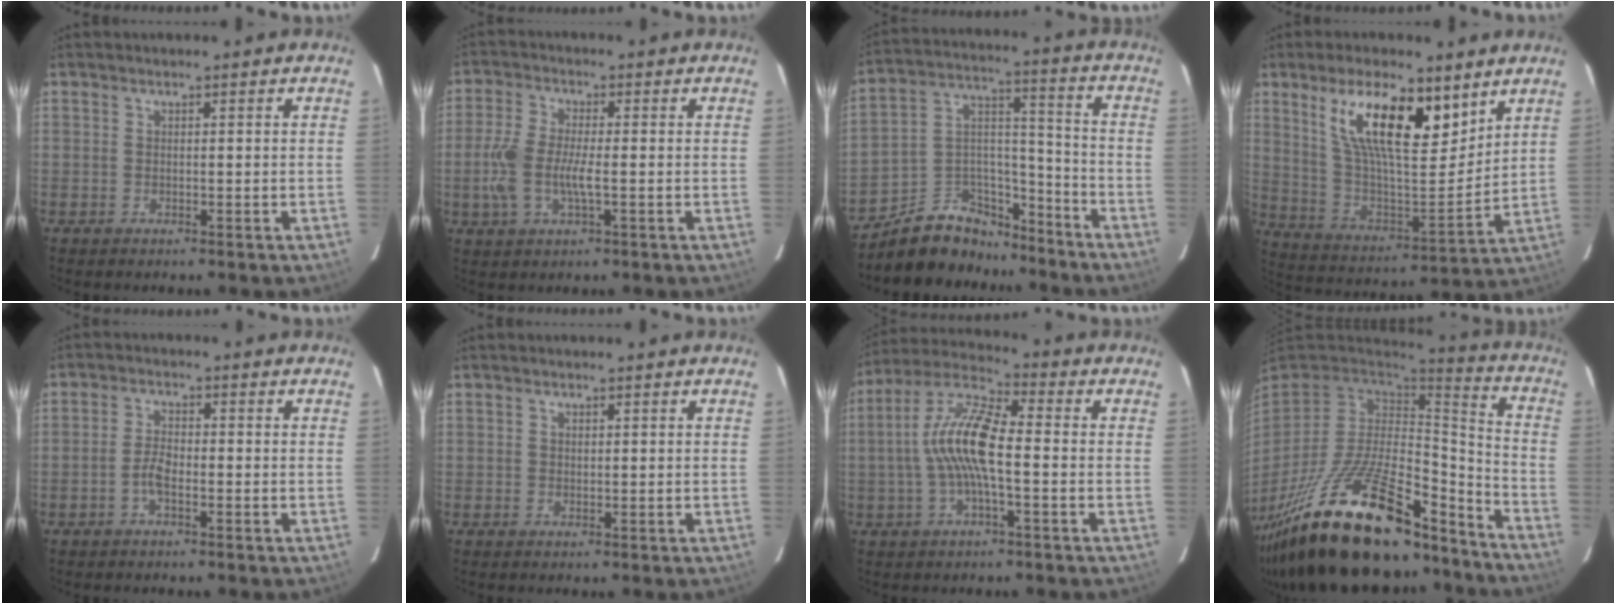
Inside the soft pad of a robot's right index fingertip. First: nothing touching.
{"total": 7.9, "force": [-1.7, 2.8, 7.2], "torque": [-0.162, -0.002, -0.033]}
{"total": 14.5, "force": [-11.5, 7.8, 4.3], "torque": [-0.085, 0.070, -0.179]}
{"total": 18.8, "force": [10.4, 6.5, 14.2], "torque": [-0.254, 0.009, 0.194]}
{"total": 3.3, "force": [-1.4, 1.2, 2.7], "torque": [-0.062, 0.006, -0.028]}
{"total": 0.8, "force": [0.3, 0.7, 0.3], "torque": [-0.004, 0.003, 0.006]}
{"total": 12.0, "force": [-1.2, 3.2, 11.5], "torque": [-0.234, 0.015, -0.028]}
{"total": 34.7, "force": [-23.9, 12.3, 21.9], "torque": [-0.408, -0.027, -0.370]}